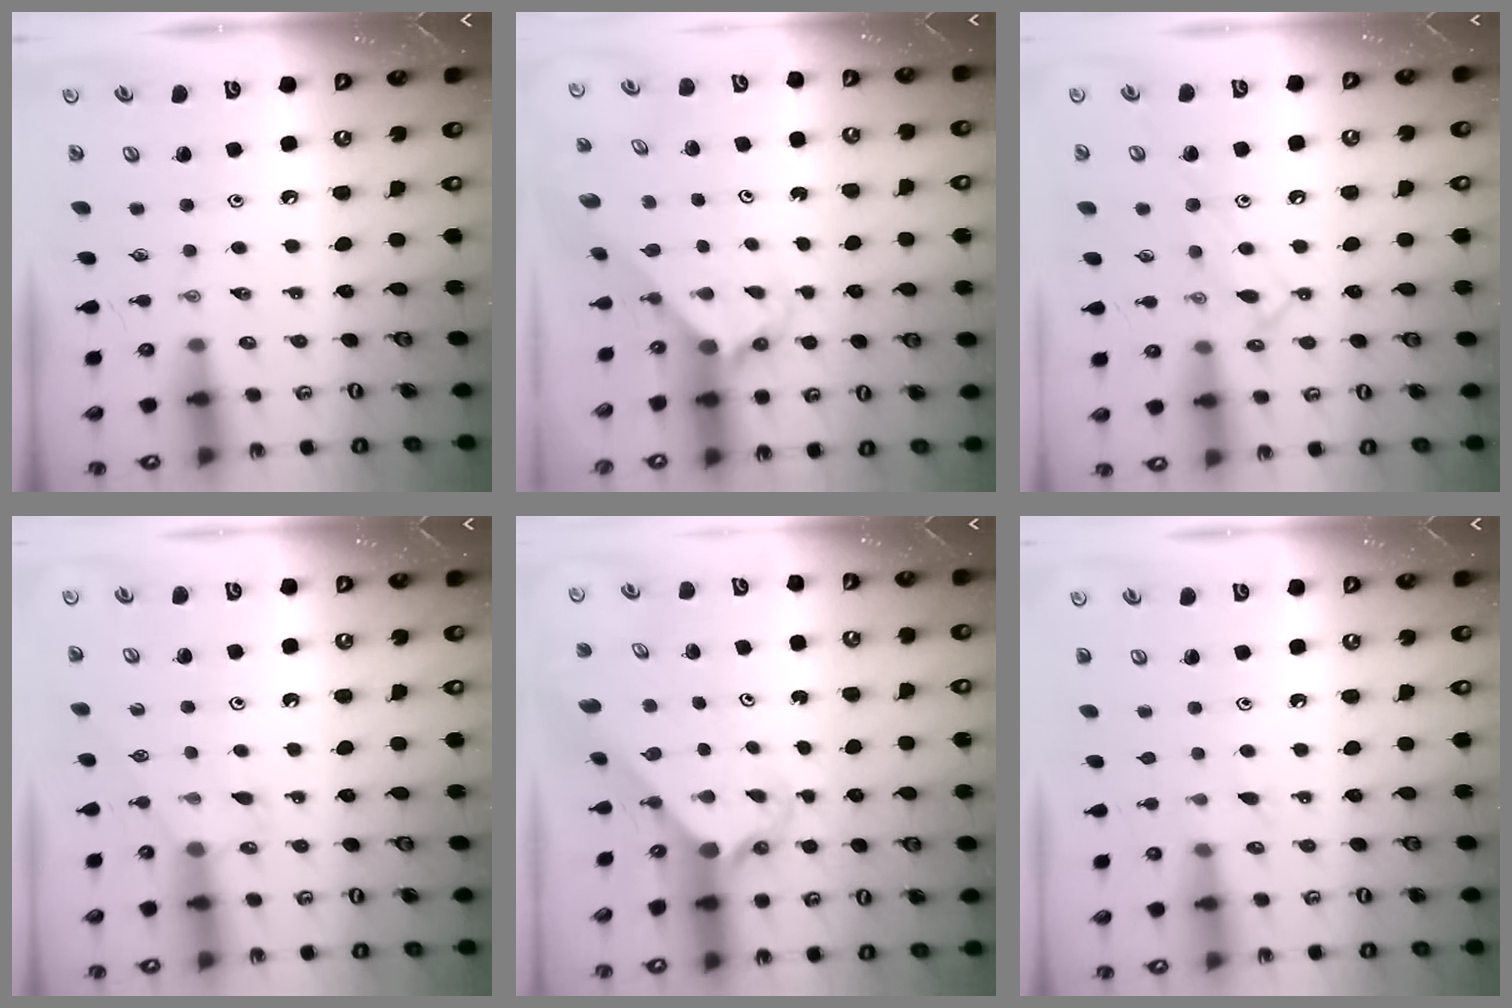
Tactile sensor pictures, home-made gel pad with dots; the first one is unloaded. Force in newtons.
{"total": 3.3, "press": 3.3, "slide": 0.3}
{"total": 12.1, "press": 12.0, "slide": 0.9}
{"total": 5.2, "press": 5.2, "slide": 0.6}
{"total": 2.3, "press": 2.3, "slide": 0.2}
{"total": 4.5, "press": 4.5, "slide": 0.6}